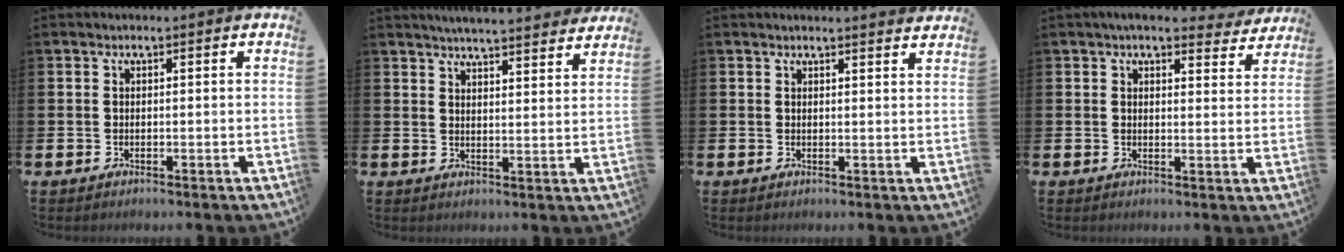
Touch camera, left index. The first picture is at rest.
{"total": 5.1, "force": [5.0, -0.3, 0.7], "torque": [-0.026, -0.029, 0.090]}
{"total": 1.6, "force": [1.6, -0.1, -0.1], "torque": [0.008, -0.013, 0.028]}
{"total": 4.7, "force": [4.3, 1.1, 1.6], "torque": [-0.026, -0.020, 0.074]}